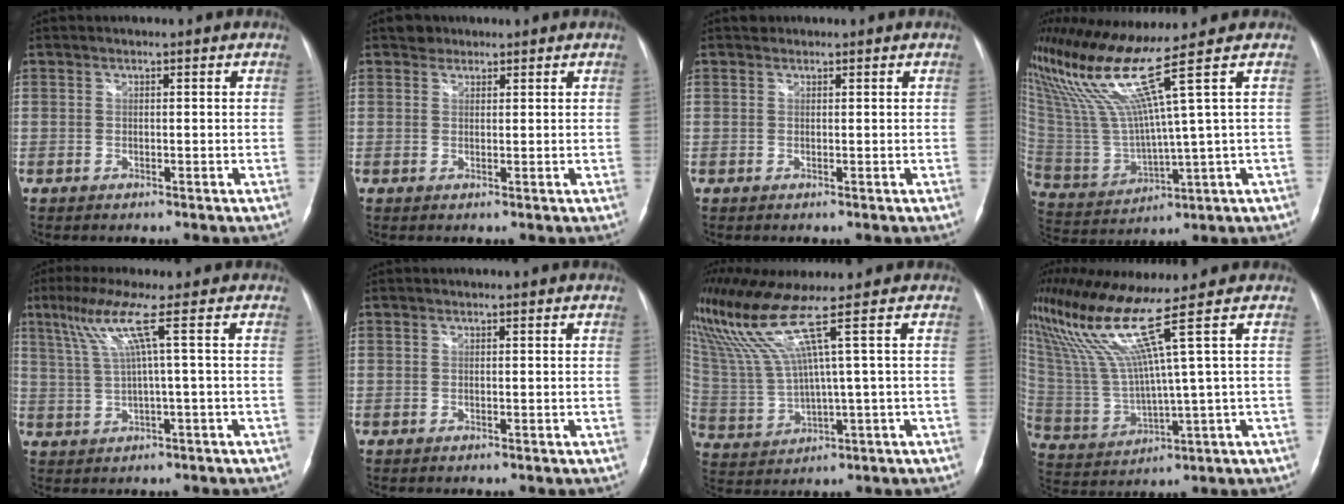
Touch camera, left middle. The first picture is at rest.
{"total": 1.7, "force": [1.3, 1.2, 0.0], "torque": [0.003, 0.005, 0.015]}
{"total": 0.7, "force": [0.6, 0.4, 0.0], "torque": [-0.001, 0.005, 0.007]}
{"total": 14.6, "force": [8.9, -3.0, 11.2], "torque": [-0.226, -0.007, 0.176]}
{"total": 6.6, "force": [2.4, -1.7, 5.9], "torque": [-0.124, 0.018, 0.056]}
{"total": 0.0}
{"total": 9.9, "force": [6.2, -2.6, 7.3], "torque": [-0.161, 0.005, 0.136]}
{"total": 13.6, "force": [7.9, -2.9, 10.6], "torque": [-0.215, 0.000, 0.157]}